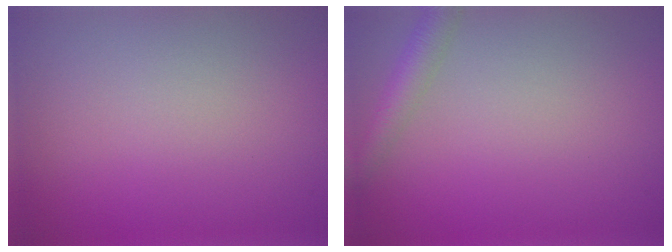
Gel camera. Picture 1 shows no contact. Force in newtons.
{"total": 2.5, "press": 2.5, "slide": 0.1}